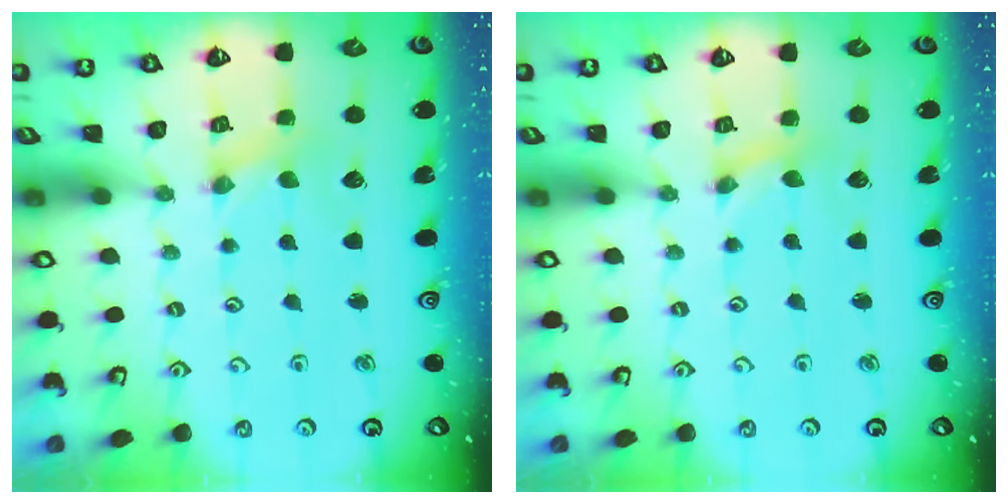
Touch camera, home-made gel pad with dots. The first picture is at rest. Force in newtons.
{"total": 0.0}